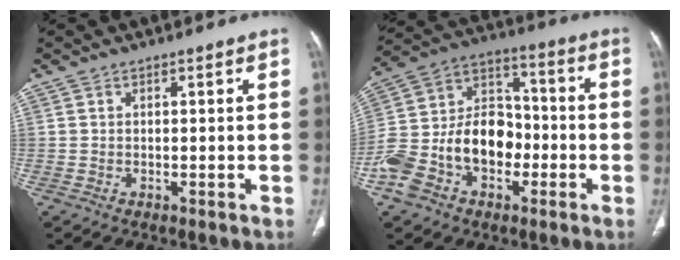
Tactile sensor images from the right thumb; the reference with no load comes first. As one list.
[{"total": 18.7, "force": [-5.7, 13.1, 12.0], "torque": [-0.207, 0.063, -0.103]}]